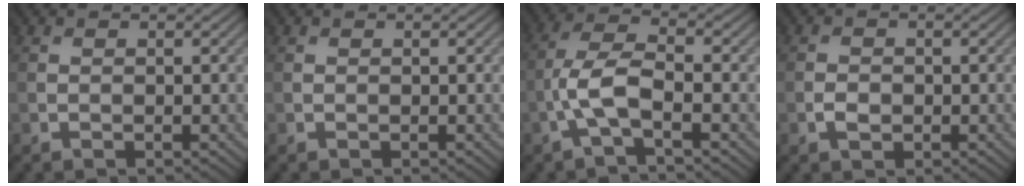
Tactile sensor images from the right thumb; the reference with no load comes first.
{"total": 0.0}
{"total": 3.7, "force": [-2.0, 0.7, 3.1], "torque": [-0.075, 0.012, -0.048]}
{"total": 0.9, "force": [-0.6, 0.5, -0.5], "torque": [0.012, -0.005, -0.012]}